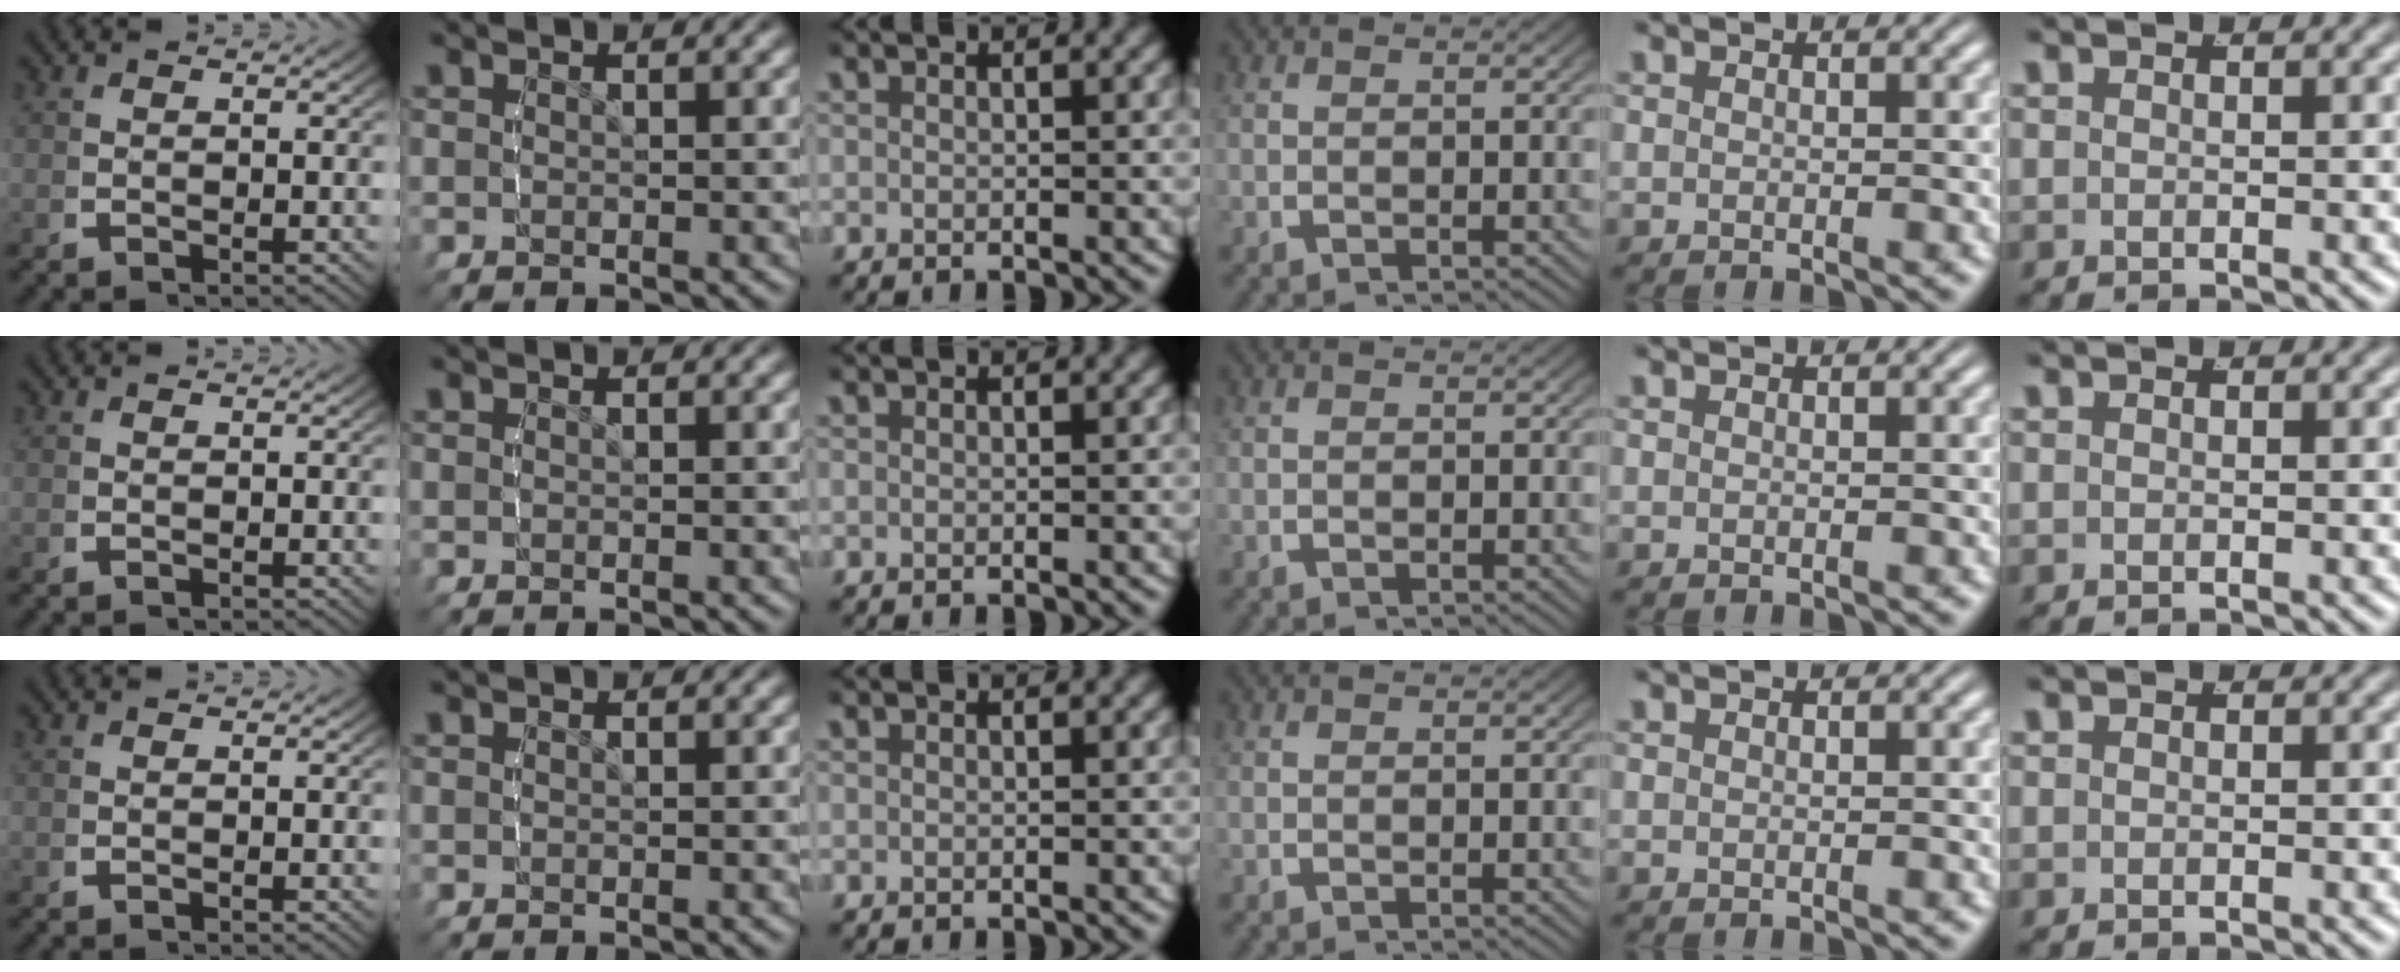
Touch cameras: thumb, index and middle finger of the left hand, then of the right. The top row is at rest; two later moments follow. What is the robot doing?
{"motion": "lift_and_place", "object": "bottle"}